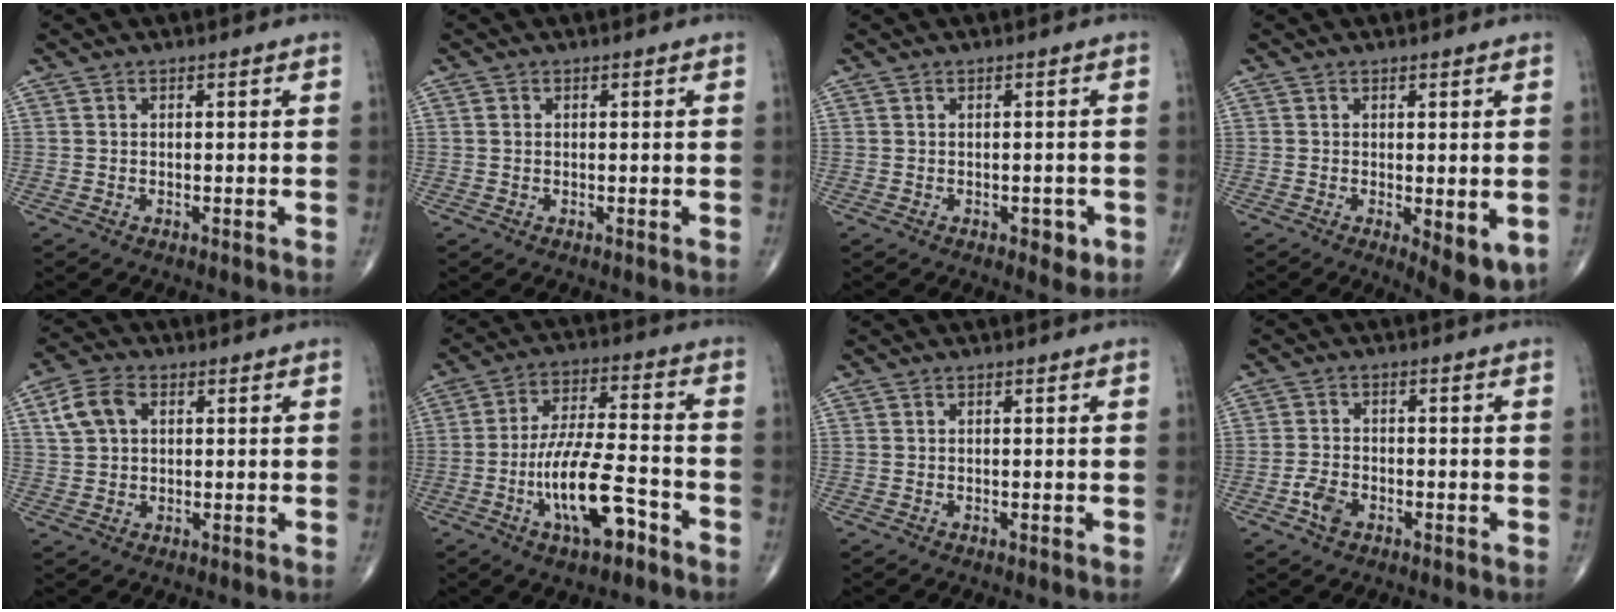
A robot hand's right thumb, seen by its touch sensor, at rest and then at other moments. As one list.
[{"total": 0.9, "force": [0.1, 0.7, 0.4], "torque": [-0.003, 0.001, 0.001]}, {"total": 2.4, "force": [-0.8, 1.5, 1.8], "torque": [-0.007, 0.002, -0.009]}, {"total": 6.7, "force": [-1.4, 2.3, 6.2], "torque": [-0.077, -0.020, -0.014]}, {"total": 6.4, "force": [2.0, 4.4, 4.2], "torque": [-0.080, 0.011, 0.036]}, {"total": 13.5, "force": [-6.0, 4.4, 11.3], "torque": [-0.208, 0.036, -0.103]}, {"total": 0.0}, {"total": 3.8, "force": [-1.9, 2.4, 2.2], "torque": [-0.040, 0.010, -0.038]}]